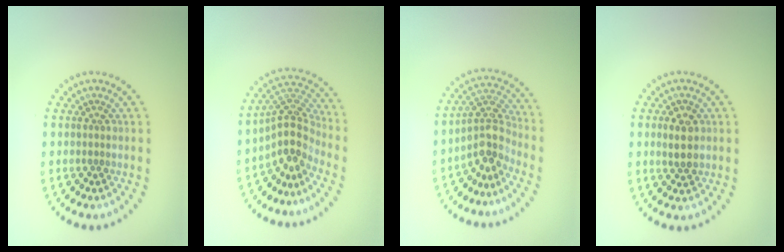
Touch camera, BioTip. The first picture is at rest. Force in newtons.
{"total": 4.0, "press": 2.8, "slide": 2.9}
{"total": 3.9, "press": 2.8, "slide": 2.6}
{"total": 2.4, "press": 2.4, "slide": 0.3}